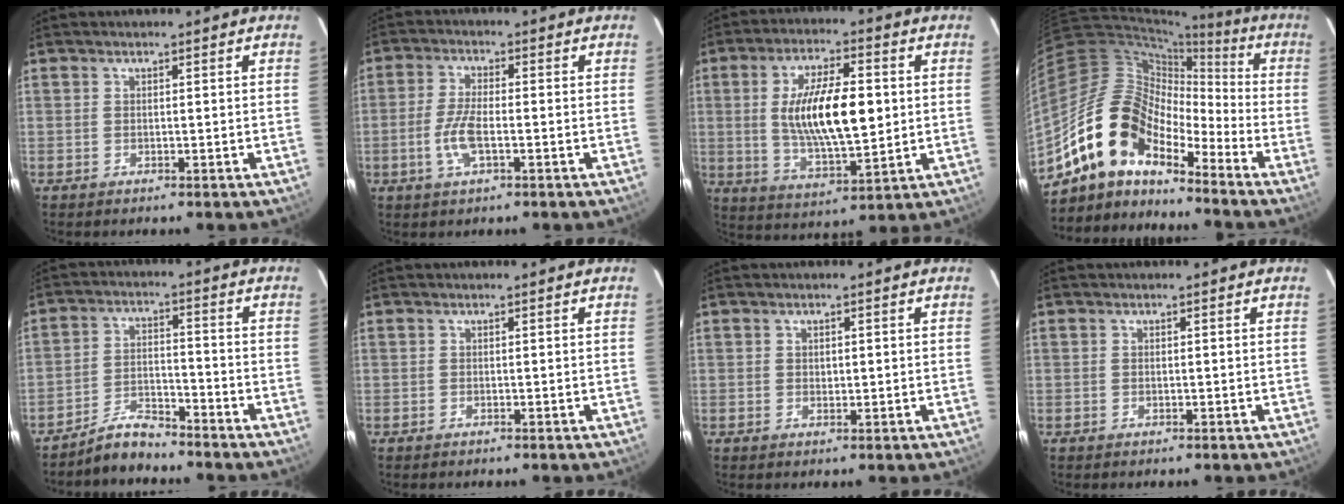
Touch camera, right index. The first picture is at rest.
{"total": 6.2, "force": [-1.9, 2.1, 5.5], "torque": [-0.120, 0.000, -0.039]}
{"total": 15.3, "force": [1.2, 5.3, 14.3], "torque": [-0.257, -0.001, 0.027]}
{"total": 14.8, "force": [-11.2, 6.4, 7.3], "torque": [-0.122, 0.015, -0.225]}
{"total": 5.6, "force": [-5.5, 1.0, 1.0], "torque": [-0.029, 0.022, -0.102]}
{"total": 0.0}
{"total": 1.1, "force": [0.3, 0.9, 0.6], "torque": [-0.008, 0.003, 0.005]}
{"total": 0.0}